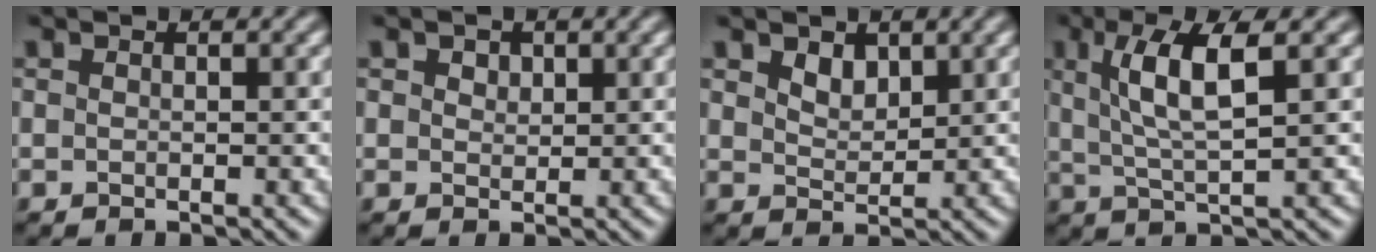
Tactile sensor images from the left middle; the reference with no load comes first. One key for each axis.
{"total": 1.4, "fx": 0.9, "fy": 0.9, "fz": 0.6, "tx": -0.008, "ty": 0.000, "tz": 0.012}
{"total": 1.9, "fx": 1.2, "fy": 1.1, "fz": 0.9, "tx": -0.020, "ty": -0.003, "tz": 0.025}
{"total": 5.7, "fx": 1.8, "fy": 1.3, "fz": 5.3, "tx": -0.099, "ty": 0.003, "tz": 0.034}